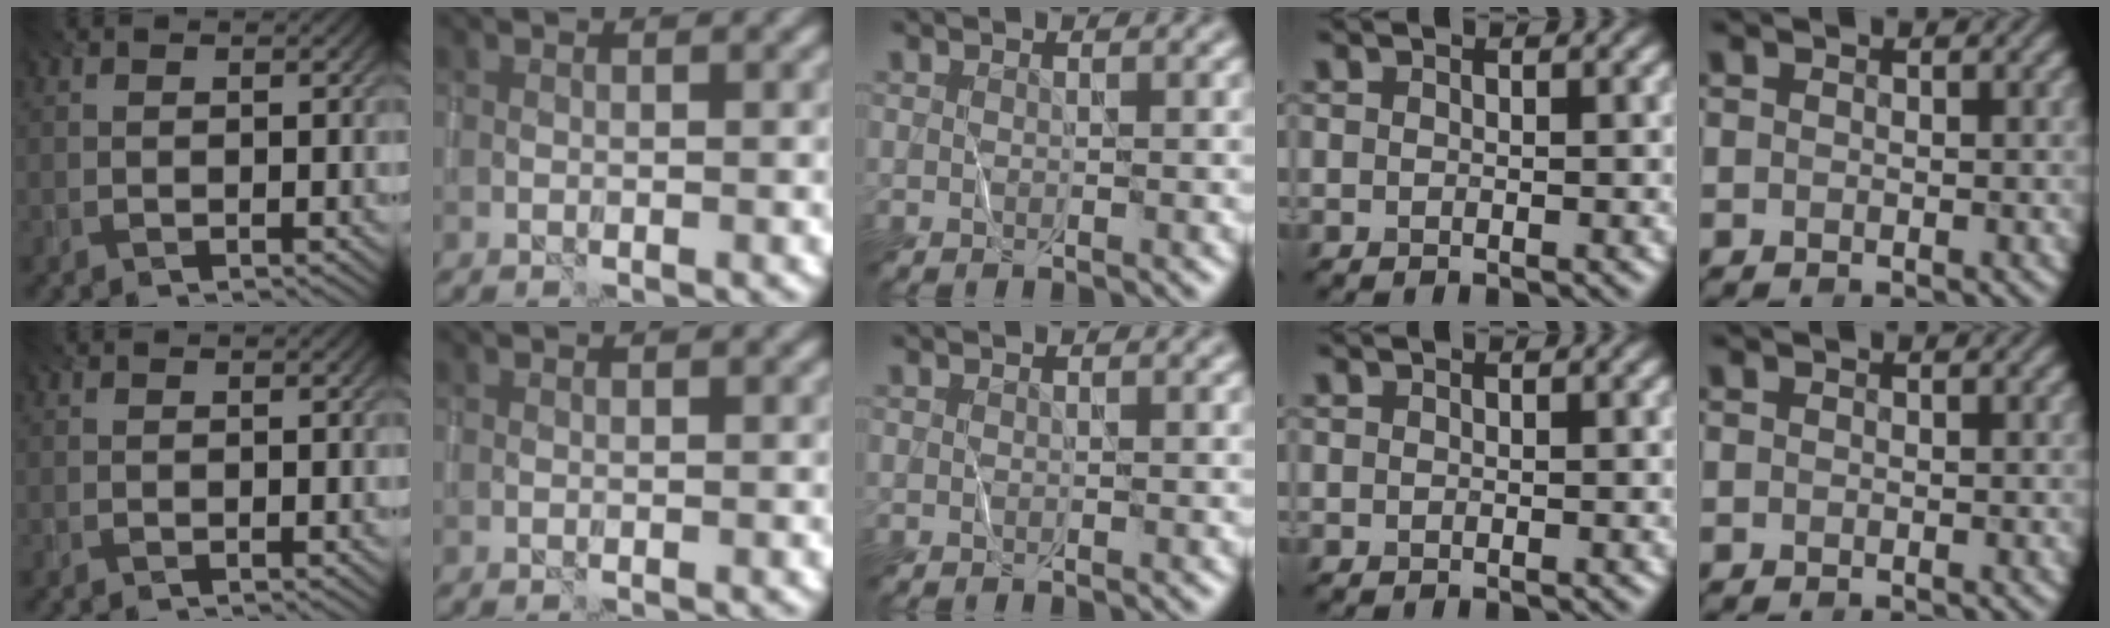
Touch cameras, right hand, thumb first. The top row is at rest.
{}